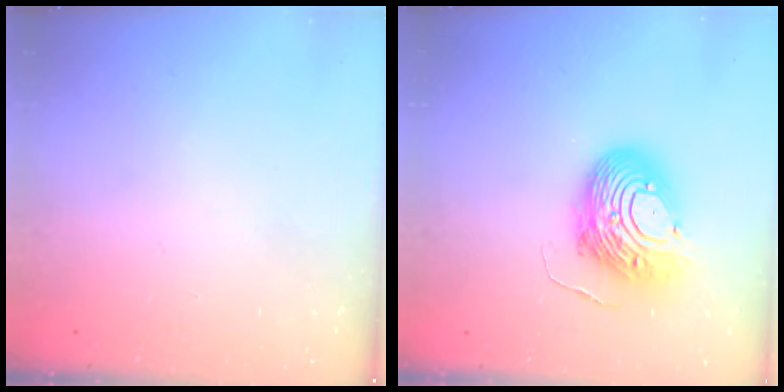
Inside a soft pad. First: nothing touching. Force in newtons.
{"total": 14.4, "press": 14.4, "slide": 1.2}